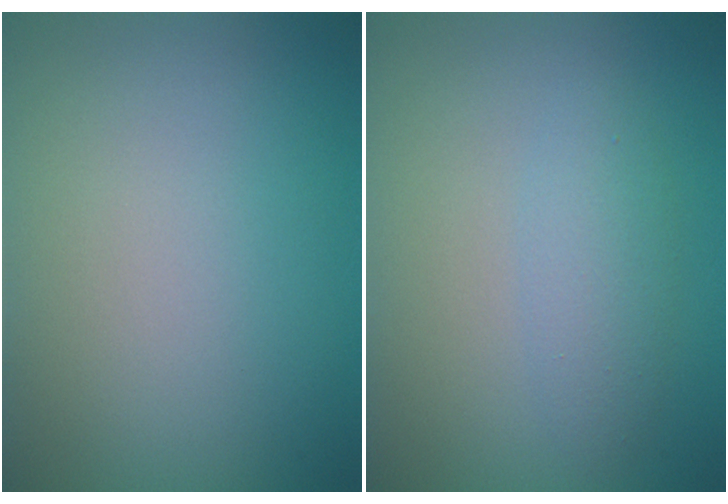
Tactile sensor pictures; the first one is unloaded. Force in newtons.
{"total": 2.2, "press": 2.2, "slide": 0.1}